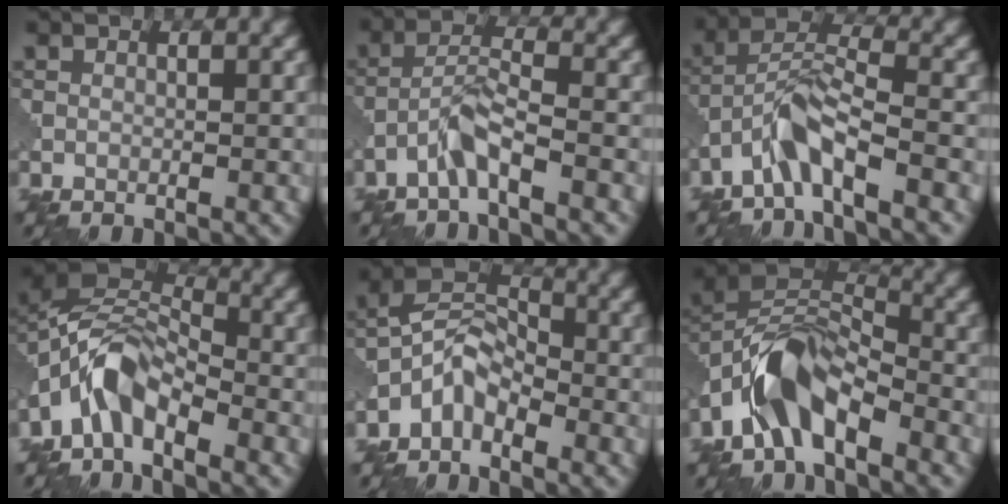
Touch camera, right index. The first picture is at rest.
{"total": 3.2, "force": [-2.1, 0.4, 2.3], "torque": [-0.049, 0.012, -0.048]}
{"total": 4.6, "force": [-3.0, 0.8, 3.4], "torque": [-0.069, 0.014, -0.065]}
{"total": 6.0, "force": [-3.5, 2.8, 4.0], "torque": [-0.075, 0.013, -0.084]}
{"total": 3.9, "force": [-2.6, 2.1, 2.2], "torque": [-0.039, 0.014, -0.062]}
{"total": 6.7, "force": [-3.9, 2.9, 4.6], "torque": [-0.081, 0.011, -0.085]}